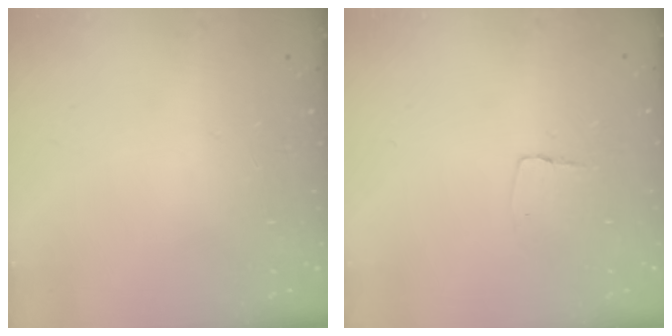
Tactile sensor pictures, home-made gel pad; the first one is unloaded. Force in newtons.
{"total": 3.0, "press": 3.0, "slide": 0.3}